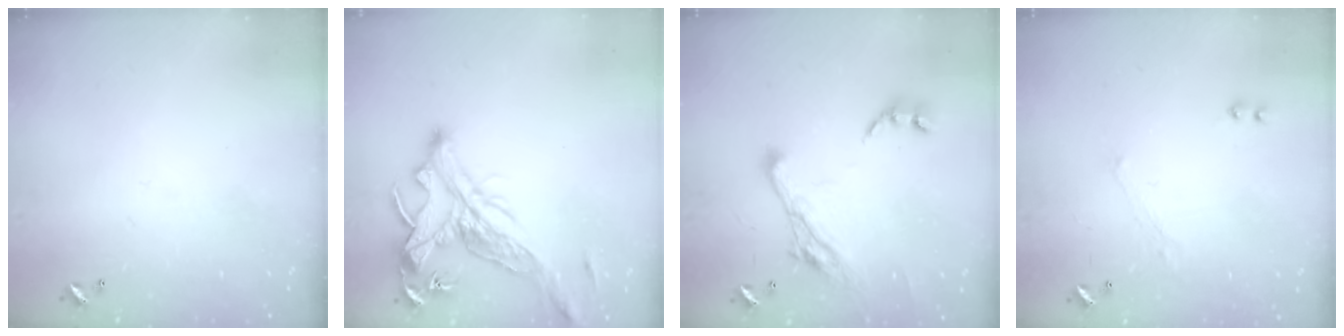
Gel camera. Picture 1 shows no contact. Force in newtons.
{"total": 5.4, "press": 5.1, "slide": 1.8}
{"total": 10.6, "press": 10.5, "slide": 1.7}
{"total": 1.0, "press": 0.9, "slide": 0.5}